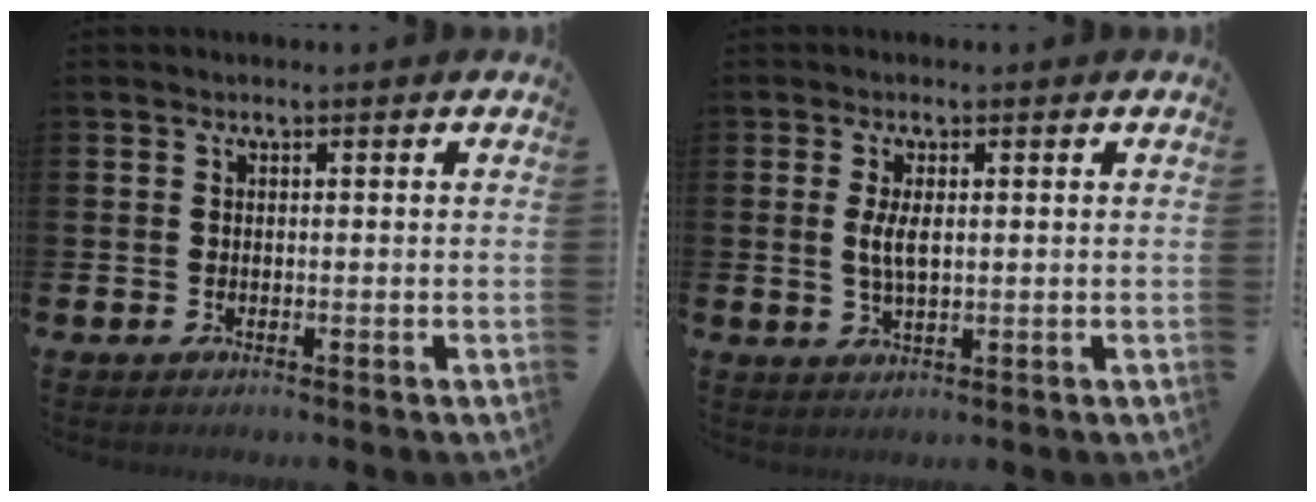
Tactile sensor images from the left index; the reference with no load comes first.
{"total": 3.4, "force": [0.7, 1.3, 3.1], "torque": [-0.049, 0.001, 0.007]}